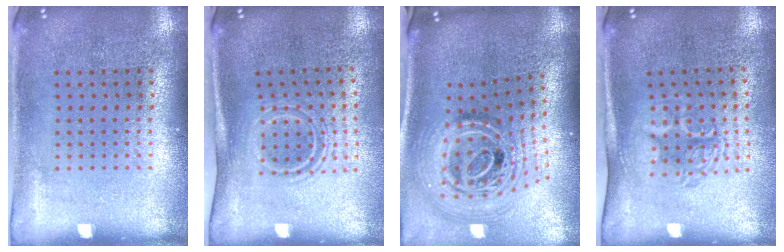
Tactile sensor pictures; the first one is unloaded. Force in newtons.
{"total": 1.6, "press": 1.0, "slide": 1.2}
{"total": 2.5, "press": 1.8, "slide": 1.8}
{"total": 1.7, "press": 1.3, "slide": 1.1}